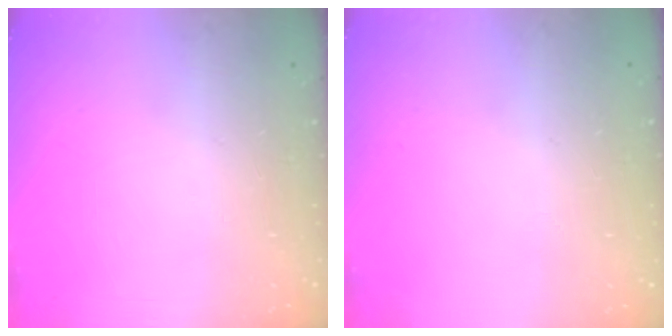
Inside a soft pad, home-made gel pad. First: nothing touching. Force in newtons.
{"total": 0.0}